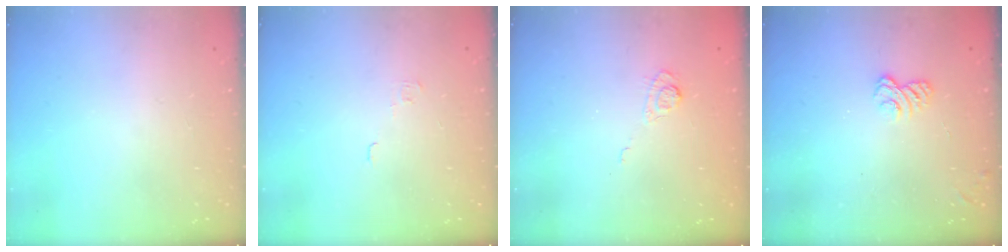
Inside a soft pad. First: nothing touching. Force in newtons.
{"total": 2.1, "press": 2.1, "slide": 0.3}
{"total": 3.4, "press": 3.1, "slide": 1.5}
{"total": 2.8, "press": 2.5, "slide": 1.4}